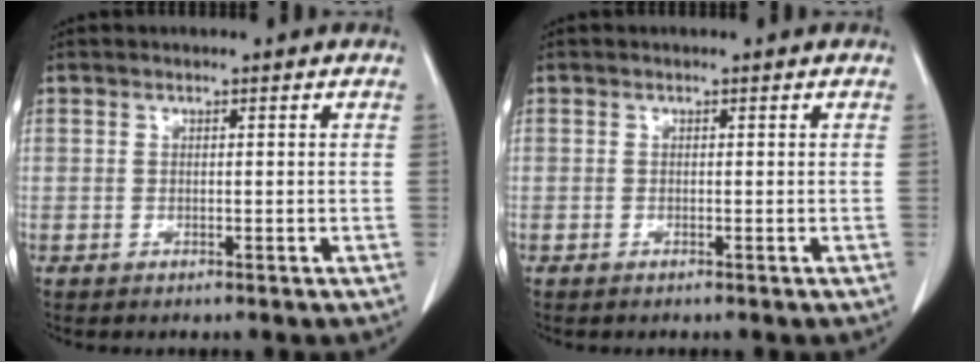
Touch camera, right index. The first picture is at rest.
{"total": 0.0}